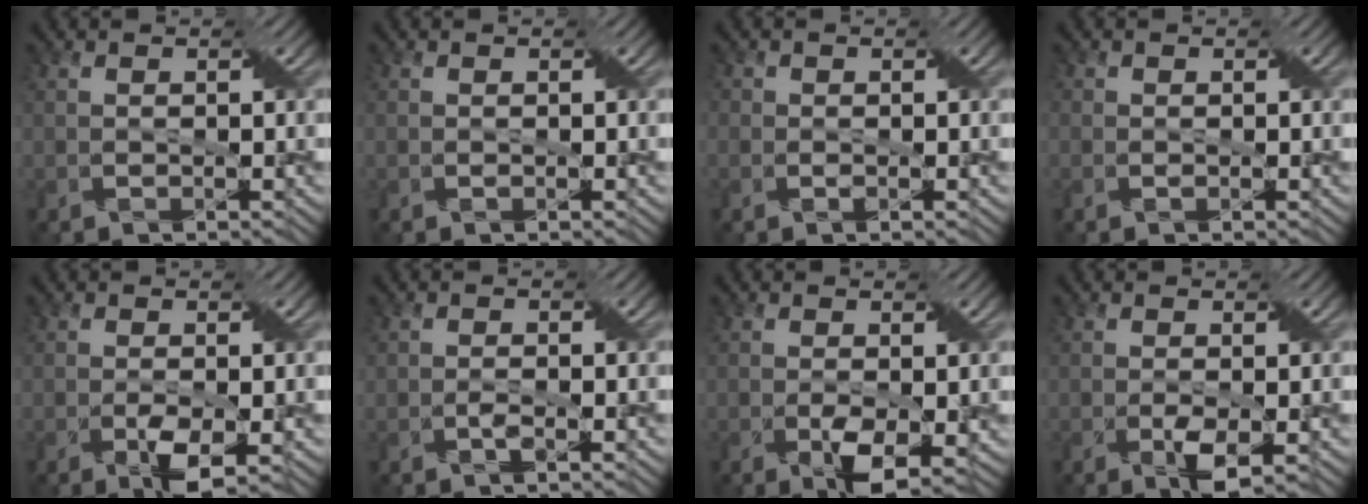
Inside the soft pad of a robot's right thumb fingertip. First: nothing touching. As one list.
[{"total": 0.6, "force": [-0.1, 0.4, 0.5], "torque": [-0.008, -0.001, -0.002]}, {"total": 1.5, "force": [-0.3, 1.2, 0.9], "torque": [-0.015, -0.001, -0.008]}, {"total": 1.0, "force": [-0.2, 0.8, 0.6], "torque": [-0.010, -0.001, -0.005]}, {"total": 3.3, "force": [-1.0, 1.2, 2.9], "torque": [-0.058, -0.009, -0.014]}, {"total": 1.2, "force": [-0.6, 0.4, 0.9], "torque": [-0.020, 0.004, -0.010]}, {"total": 3.9, "force": [-0.9, 1.9, 3.3], "torque": [-0.068, -0.014, -0.010]}, {"total": 2.7, "force": [-0.6, 1.0, 2.4], "torque": [-0.051, -0.009, -0.008]}]